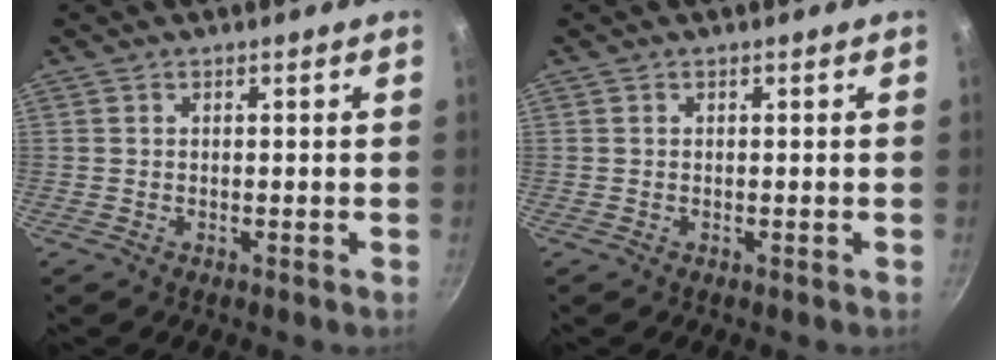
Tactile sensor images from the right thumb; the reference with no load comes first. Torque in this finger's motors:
{"motor_torque": [-0.07, 0.08, 0.00, 0.00, 0.00]}